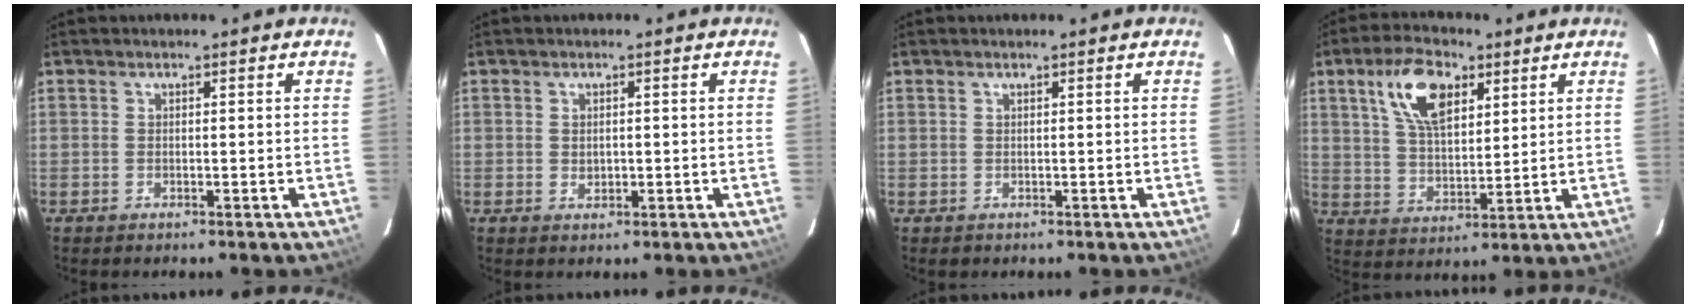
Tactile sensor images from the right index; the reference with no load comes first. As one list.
[{"total": 1.4, "force": [0.1, 1.2, 0.6], "torque": [-0.007, 0.000, 0.005]}, {"total": 0.7, "force": [0.1, 0.7, 0.0], "torque": [0.003, 0.004, 0.004]}, {"total": 11.9, "force": [5.6, 5.7, 8.8], "torque": [-0.162, 0.021, 0.108]}]